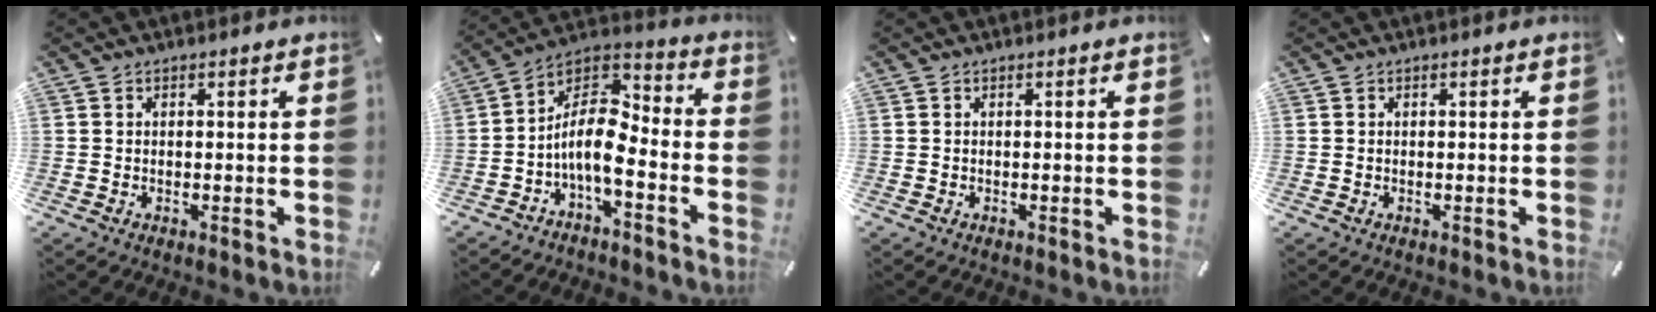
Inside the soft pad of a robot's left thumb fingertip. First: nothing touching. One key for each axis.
{"total": 11.2, "fx": -4.8, "fy": 5.6, "fz": 8.4, "tx": -0.178, "ty": 0.006, "tz": -0.090}
{"total": 0.0}
{"total": 0.0}